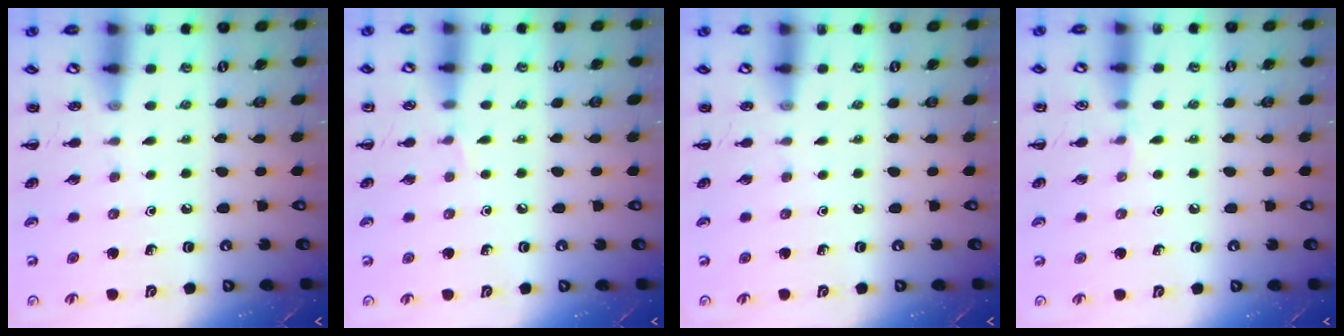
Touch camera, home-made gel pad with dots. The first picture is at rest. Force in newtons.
{"total": 3.8, "press": 3.6, "slide": 1.3}
{"total": 0.0}
{"total": 3.8, "press": 3.5, "slide": 1.4}